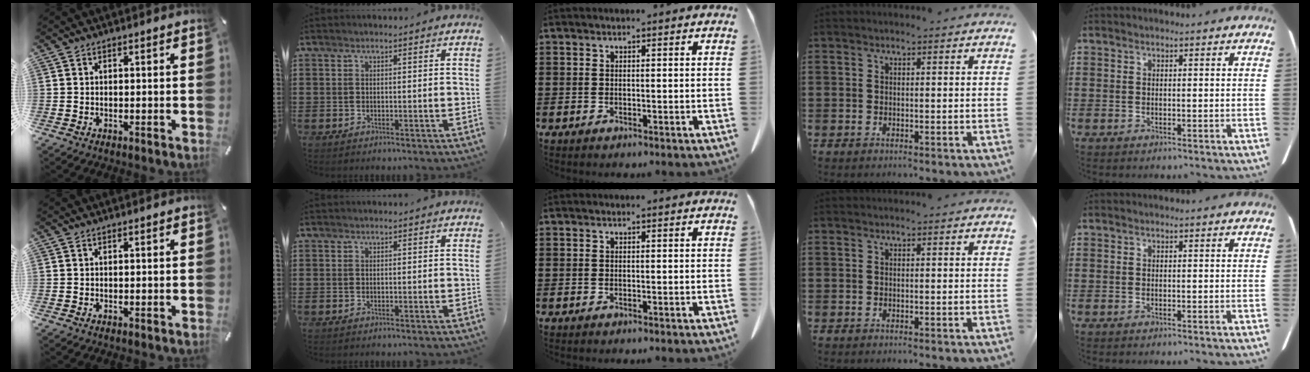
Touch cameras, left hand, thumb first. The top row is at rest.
{}